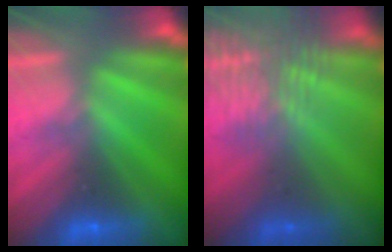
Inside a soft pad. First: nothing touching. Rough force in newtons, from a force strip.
{"total": 3.4}